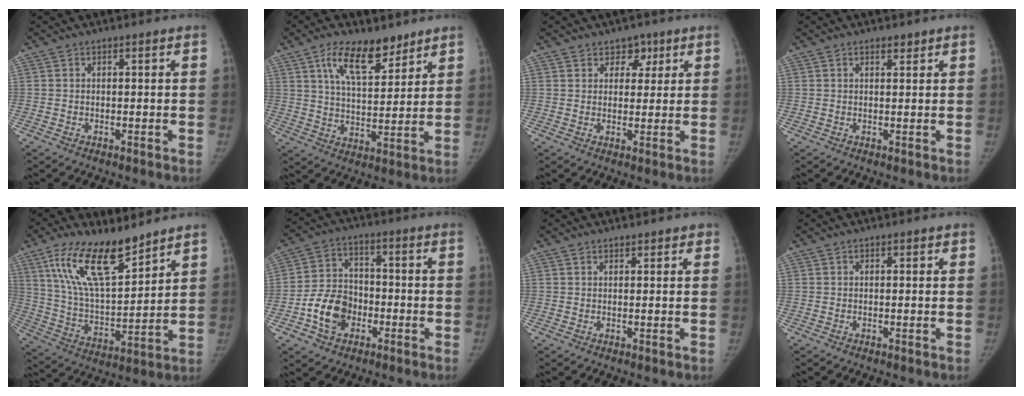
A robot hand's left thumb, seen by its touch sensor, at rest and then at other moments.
{"total": 12.1, "force": [7.7, 5.7, 7.4], "torque": [-0.099, -0.045, 0.137]}
{"total": 4.2, "force": [2.5, 3.1, 1.4], "torque": [0.012, -0.011, 0.034]}
{"total": 1.2, "force": [1.0, 0.5, 0.5], "torque": [-0.004, -0.007, 0.015]}
{"total": 17.7, "force": [11.6, 6.5, 11.7], "torque": [-0.183, -0.058, 0.227]}
{"total": 10.2, "force": [-3.6, 7.8, 5.5], "torque": [-0.078, 0.024, -0.069]}
{"total": 1.7, "force": [1.4, 0.8, 0.4], "torque": [0.012, -0.006, 0.015]}
{"total": 0.6, "force": [0.3, 0.3, 0.4], "torque": [-0.001, -0.001, 0.003]}